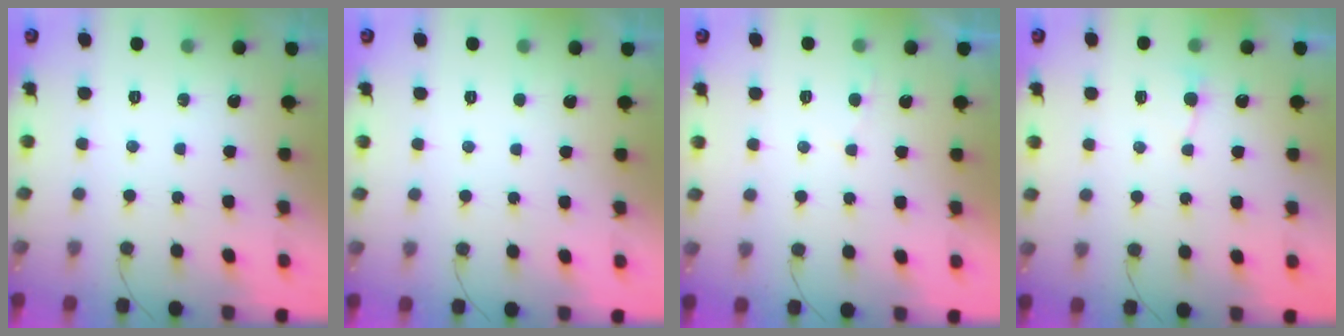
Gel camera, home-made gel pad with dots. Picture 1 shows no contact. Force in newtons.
{"total": 1.7, "press": 1.7, "slide": 0.2}
{"total": 2.5, "press": 2.5, "slide": 0.2}
{"total": 2.7, "press": 2.7, "slide": 0.3}